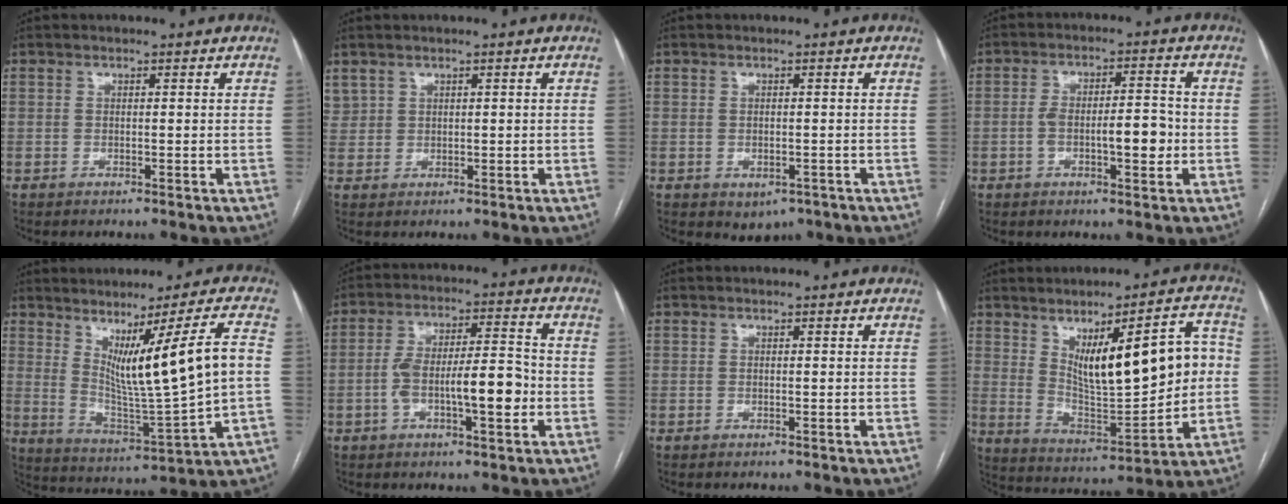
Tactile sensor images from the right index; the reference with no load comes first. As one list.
[{"total": 2.4, "force": [1.6, 1.8, 0.4], "torque": [-0.010, 0.012, 0.041]}, {"total": 3.0, "force": [-1.4, 2.2, 1.6], "torque": [-0.013, 0.000, -0.008]}, {"total": 7.4, "force": [-1.5, 2.2, 7.0], "torque": [-0.120, 0.015, -0.023]}, {"total": 14.7, "force": [2.4, -0.5, 14.5], "torque": [-0.240, -0.018, 0.051]}, {"total": 10.9, "force": [-2.7, 2.6, 10.3], "torque": [-0.179, 0.021, -0.042]}, {"total": 0.0}, {"total": 17.3, "force": [3.0, 4.9, 16.4], "torque": [-0.250, 0.015, 0.062]}]